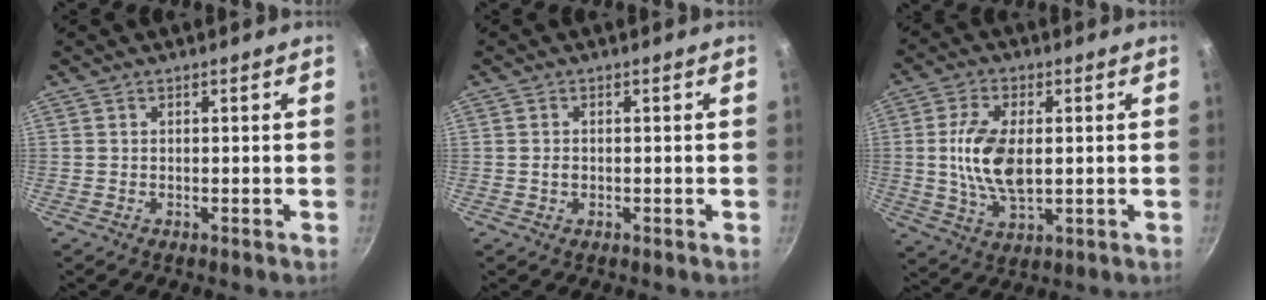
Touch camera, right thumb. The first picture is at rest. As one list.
[{"total": 1.2, "force": [-0.2, 0.9, 0.8], "torque": [-0.014, 0.002, -0.004]}, {"total": 11.5, "force": [0.6, 6.0, 9.7], "torque": [-0.186, 0.000, 0.014]}]